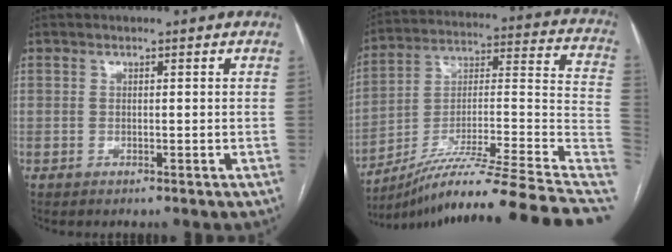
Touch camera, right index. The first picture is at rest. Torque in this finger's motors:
{"motor_torque": [-0.87, -1.27, 0.22, 0.14]}